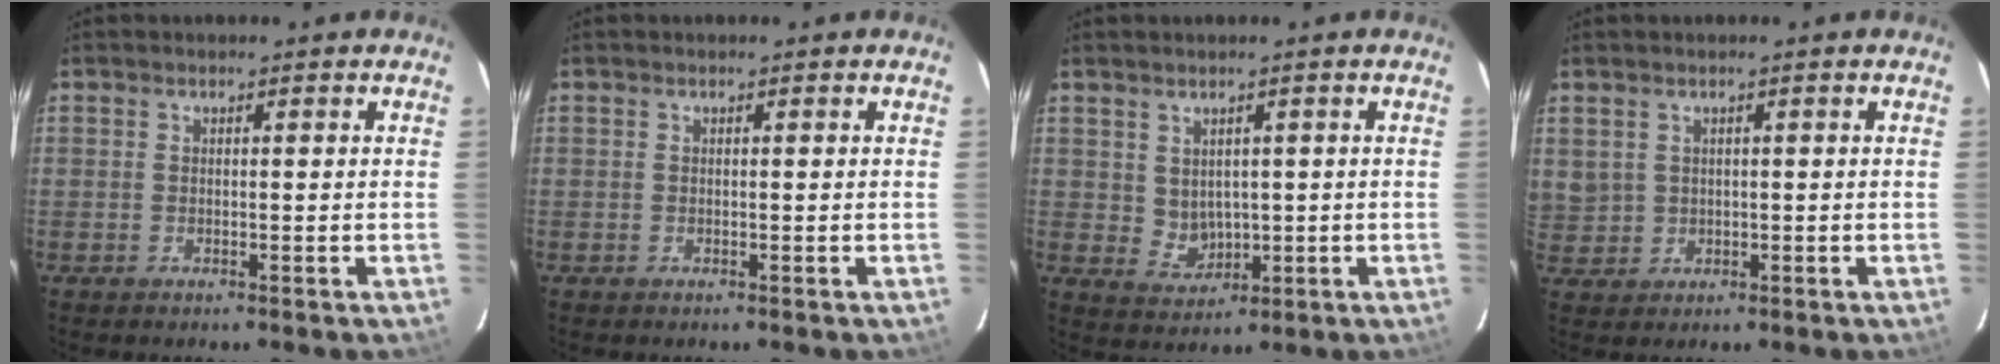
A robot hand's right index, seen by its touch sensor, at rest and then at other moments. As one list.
[{"total": 0.0}, {"total": 4.1, "force": [0.9, 3.5, 1.8], "torque": [-0.032, 0.002, 0.032]}, {"total": 4.3, "force": [1.2, 3.9, 1.2], "torque": [-0.023, 0.009, 0.037]}]